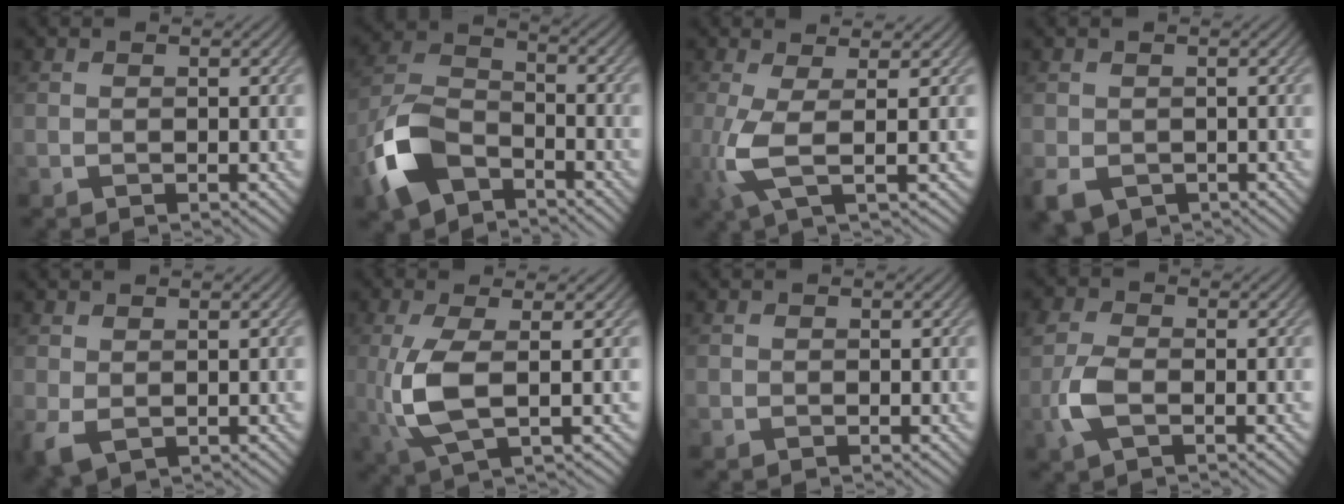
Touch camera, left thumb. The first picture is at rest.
{"total": 11.0, "force": [-6.2, 5.9, 6.8], "torque": [-0.163, -0.005, -0.142]}
{"total": 4.9, "force": [0.2, 1.1, 4.7], "torque": [-0.111, 0.000, -0.002]}
{"total": 3.7, "force": [-1.7, 2.8, 1.8], "torque": [-0.041, -0.014, -0.031]}
{"total": 2.9, "force": [-0.2, 1.8, 2.2], "torque": [-0.062, -0.006, -0.004]}
{"total": 6.6, "force": [0.3, 1.9, 6.3], "torque": [-0.148, 0.003, 0.005]}
{"total": 0.0}
{"total": 4.2, "force": [-1.2, 2.1, 3.4], "torque": [-0.091, 0.004, -0.034]}